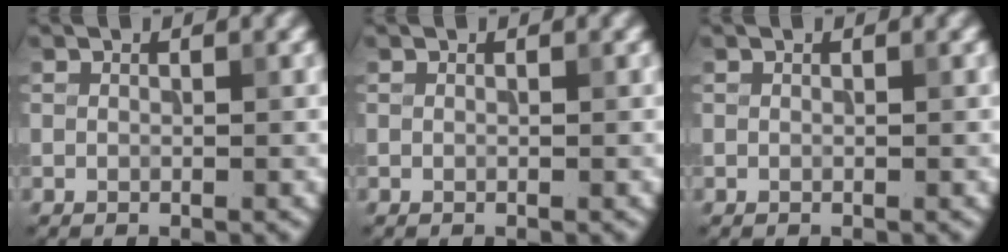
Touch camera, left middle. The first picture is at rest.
{"total": 0.0}
{"total": 0.0}